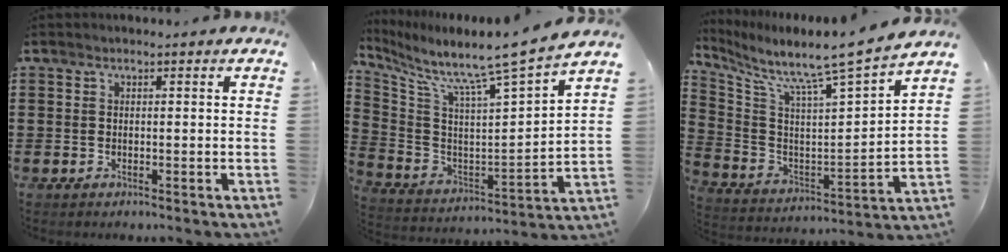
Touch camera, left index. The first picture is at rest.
{"total": 8.6, "force": [7.8, -0.8, 3.6], "torque": [-0.098, -0.078, 0.116]}
{"total": 8.1, "force": [7.5, -0.6, 3.0], "torque": [-0.087, -0.076, 0.111]}